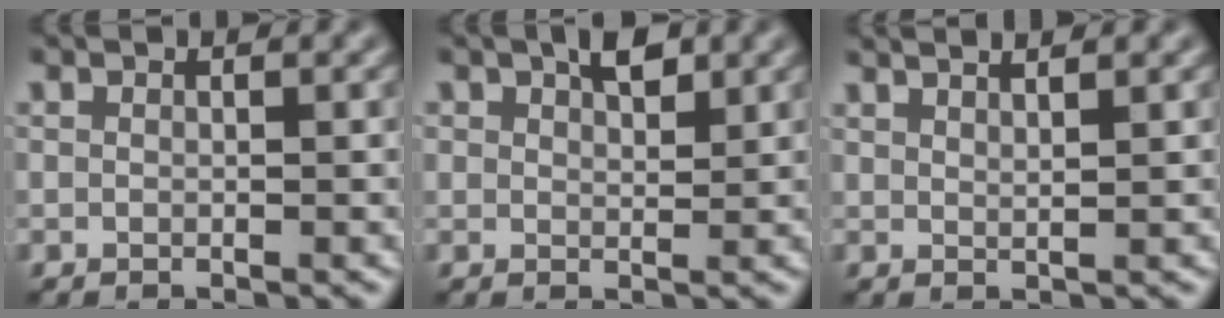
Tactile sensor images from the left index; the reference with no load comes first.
{"total": 2.3, "force": [1.2, 1.3, 1.5], "torque": [-0.024, 0.004, 0.024]}
{"total": 3.1, "force": [2.2, 1.0, 1.9], "torque": [0.000, 0.017, 0.006]}